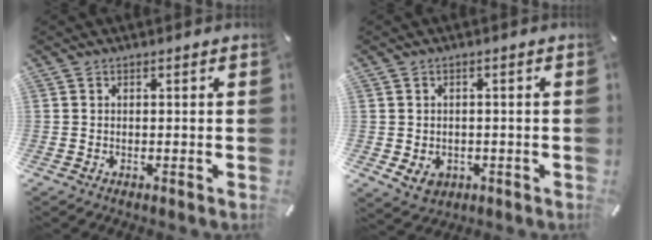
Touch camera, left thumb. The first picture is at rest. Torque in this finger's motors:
{"motor_torque": [0.75, 0.84, 0.03, -0.10, 0.17]}